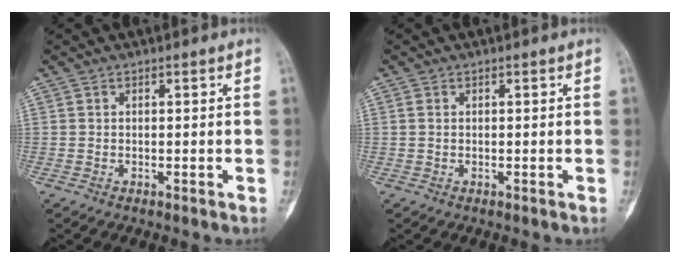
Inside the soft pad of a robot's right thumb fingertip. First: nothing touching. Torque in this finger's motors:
{"motor_torque": [-0.33, 0.24, 0.14, -0.05, 0.02]}